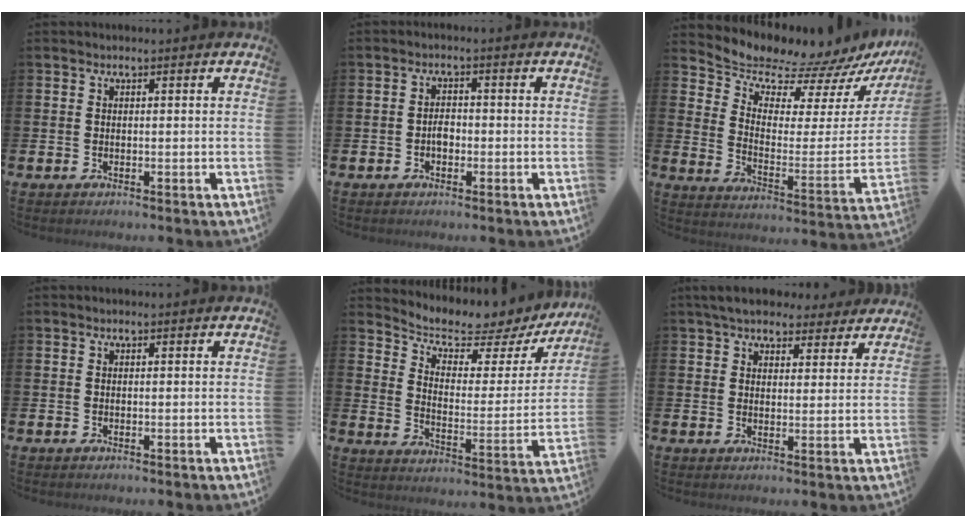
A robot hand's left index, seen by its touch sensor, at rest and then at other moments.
{"total": 1.9, "force": [-0.6, 1.3, 1.3], "torque": [-0.017, 0.002, -0.013]}
{"total": 9.6, "force": [9.1, 2.6, 1.7], "torque": [-0.061, -0.088, 0.149]}
{"total": 0.0}
{"total": 5.0, "force": [4.7, 1.2, 1.2], "torque": [-0.046, -0.045, 0.068]}
{"total": 5.9, "force": [5.3, 2.1, 1.1], "torque": [-0.030, -0.024, 0.096]}